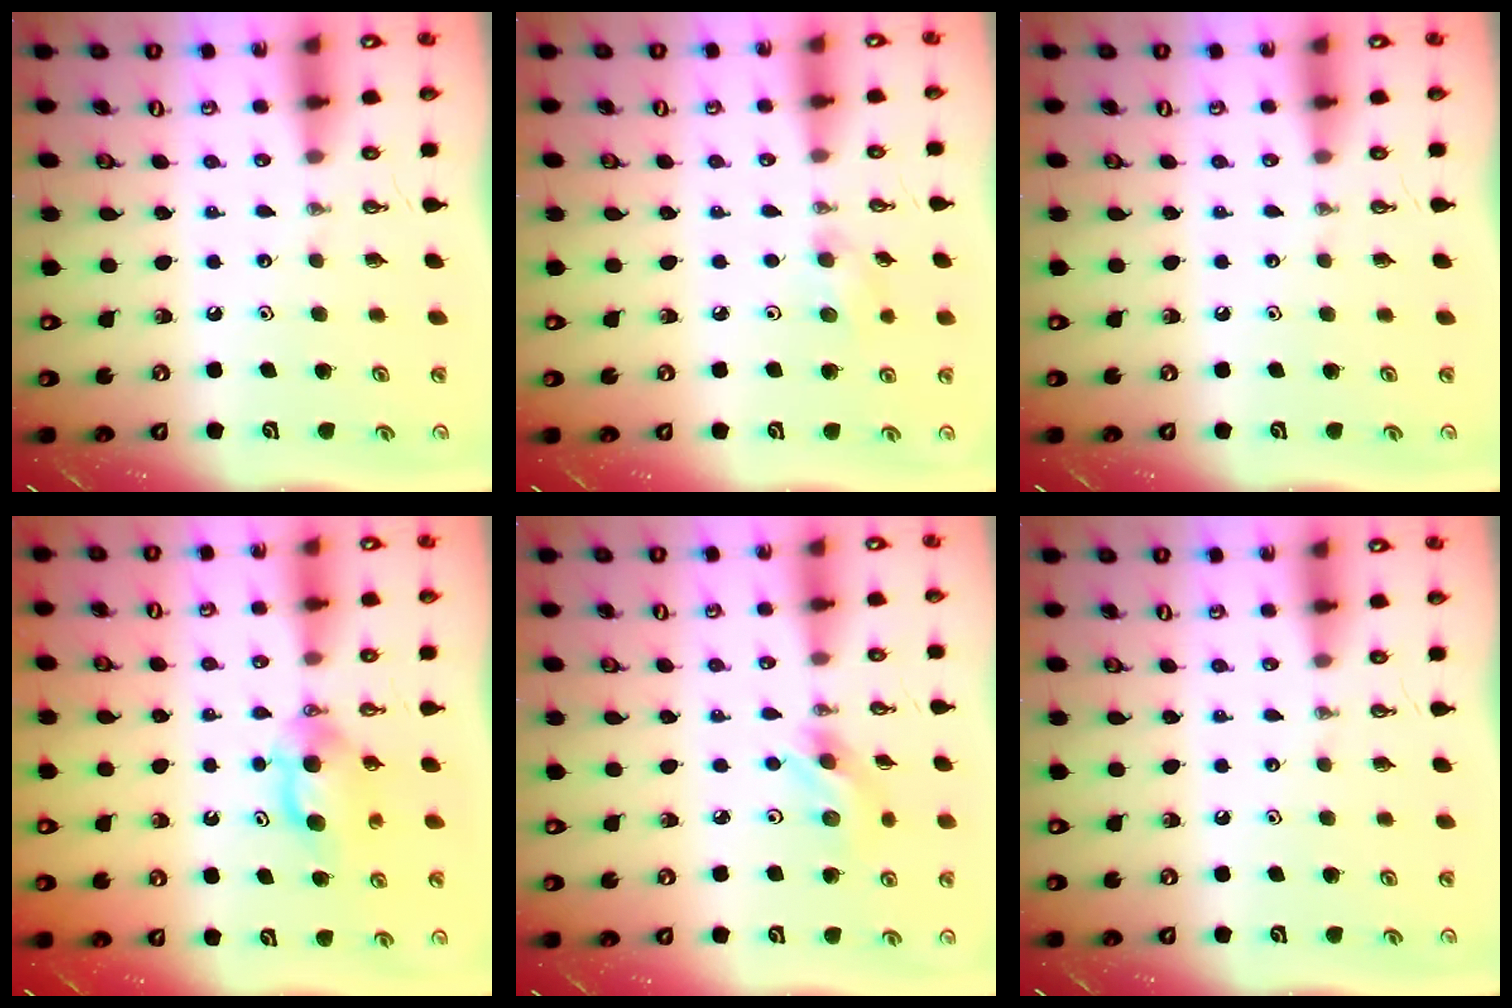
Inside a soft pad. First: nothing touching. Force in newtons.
{"total": 6.0, "press": 4.7, "slide": 3.7}
{"total": 0.0}
{"total": 6.4, "press": 6.4, "slide": 0.4}
{"total": 5.8, "press": 5.8, "slide": 0.7}
{"total": 0.0}